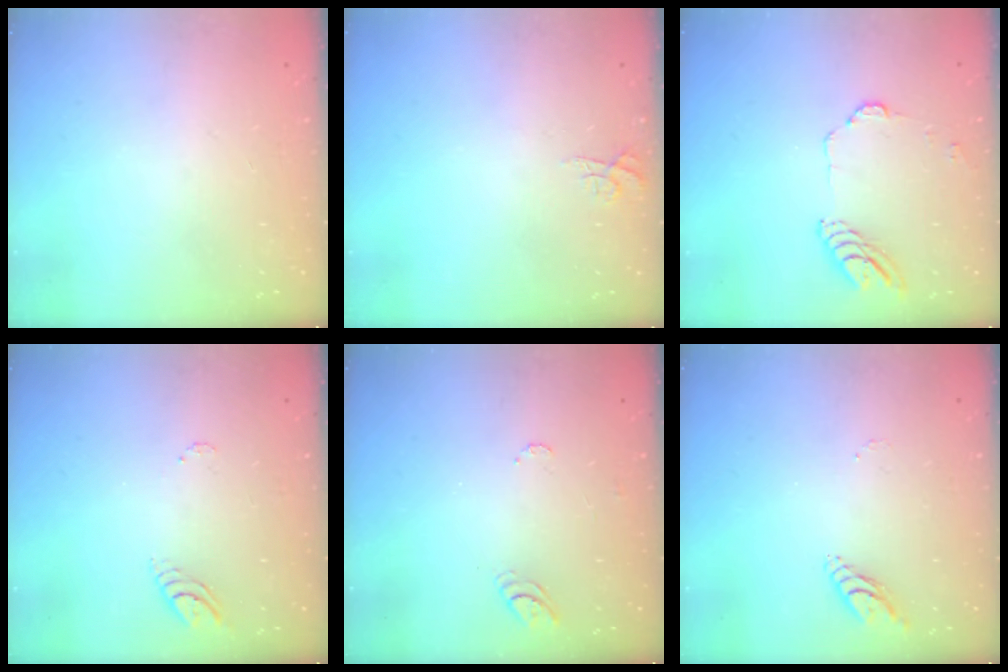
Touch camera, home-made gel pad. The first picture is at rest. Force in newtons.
{"total": 5.6, "press": 5.6, "slide": 0.4}
{"total": 8.4, "press": 8.4, "slide": 0.3}
{"total": 3.4, "press": 3.4, "slide": 0.4}
{"total": 6.3, "press": 6.3, "slide": 0.6}
{"total": 5.4, "press": 5.4, "slide": 0.2}